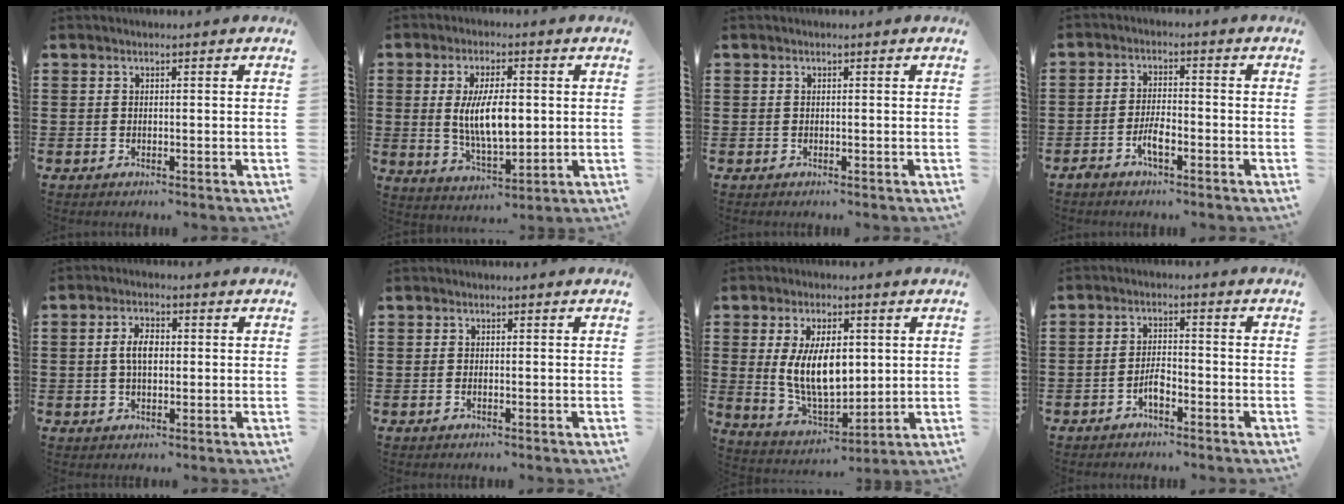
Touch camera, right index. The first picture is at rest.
{"total": 9.0, "force": [0.7, 3.7, 8.2], "torque": [-0.150, -0.001, 0.006]}
{"total": 0.0}
{"total": 3.7, "force": [-2.1, 1.1, 2.9], "torque": [-0.064, 0.001, -0.042]}
{"total": 4.1, "force": [0.3, 2.0, 3.5], "torque": [-0.070, 0.009, 0.002]}
{"total": 0.0}
{"total": 10.5, "force": [1.4, 5.5, 8.9], "torque": [-0.191, 0.000, 0.022]}
{"total": 3.0, "force": [-1.7, 1.0, 2.2], "torque": [-0.047, 0.004, -0.034]}